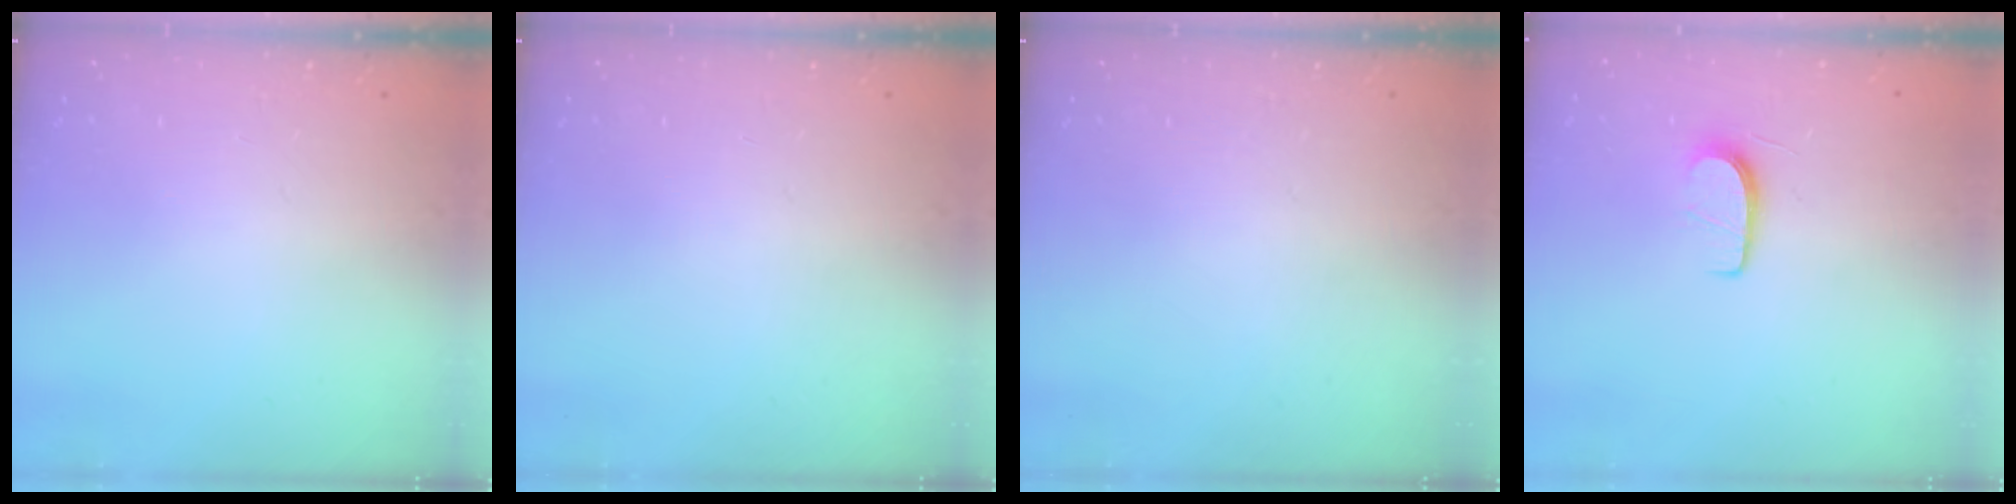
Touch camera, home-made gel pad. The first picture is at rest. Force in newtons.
{"total": 0.0}
{"total": 0.0}
{"total": 5.6, "press": 5.6, "slide": 0.7}